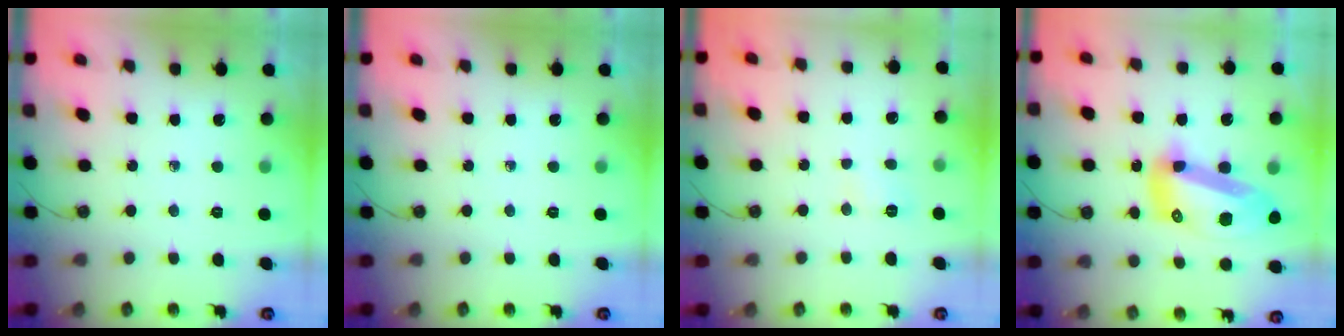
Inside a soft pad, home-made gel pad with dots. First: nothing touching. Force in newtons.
{"total": 0.0}
{"total": 3.5, "press": 3.5, "slide": 0.4}
{"total": 17.9, "press": 17.8, "slide": 2.1}